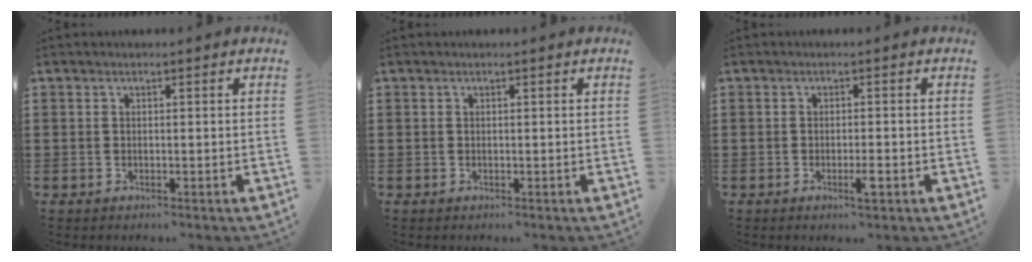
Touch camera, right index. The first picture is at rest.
{"total": 0.0}
{"total": 2.4, "force": [-1.1, 0.3, 2.1], "torque": [-0.035, -0.002, -0.019]}